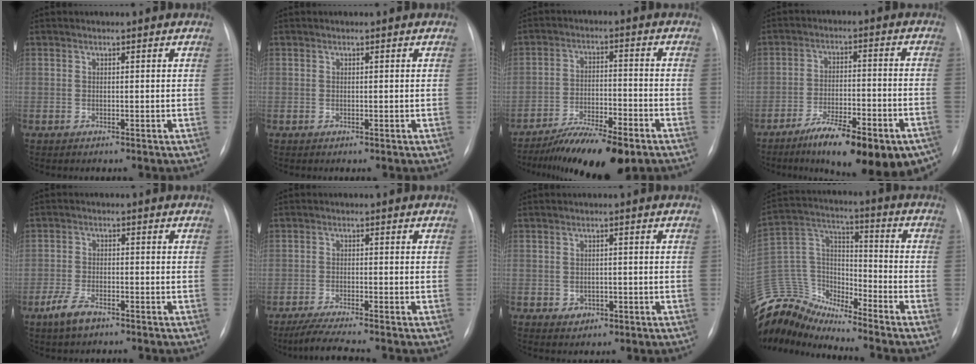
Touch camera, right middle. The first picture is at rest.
{"total": 0.0}
{"total": 11.7, "force": [-8.8, 2.1, 7.4], "torque": [-0.119, -0.018, -0.146]}
{"total": 18.5, "force": [-13.0, 4.7, 12.3], "torque": [-0.121, 0.014, -0.193]}
{"total": 4.3, "force": [-2.9, 1.6, 2.7], "torque": [-0.064, -0.003, -0.053]}
{"total": 5.9, "force": [-5.0, -0.5, 3.1], "torque": [-0.055, -0.022, -0.086]}
{"total": 2.3, "force": [-0.7, 1.9, 1.1], "torque": [-0.014, 0.005, 0.002]}
{"total": 13.3, "force": [-13.1, 1.6, 1.2], "torque": [-0.025, 0.064, -0.256]}